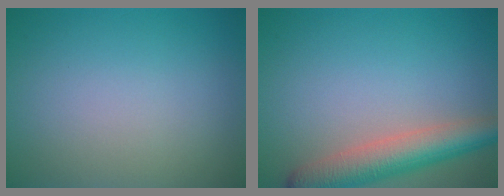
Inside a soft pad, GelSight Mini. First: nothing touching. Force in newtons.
{"total": 5.7, "press": 5.7, "slide": 0.3}